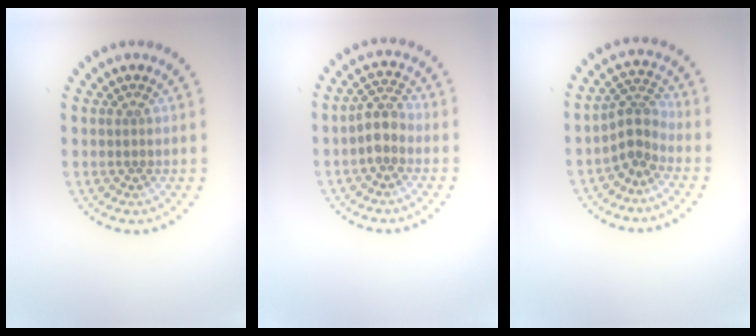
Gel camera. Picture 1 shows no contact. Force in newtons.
{"total": 2.4, "press": 2.0, "slide": 1.3}
{"total": 2.8, "press": 1.9, "slide": 2.0}